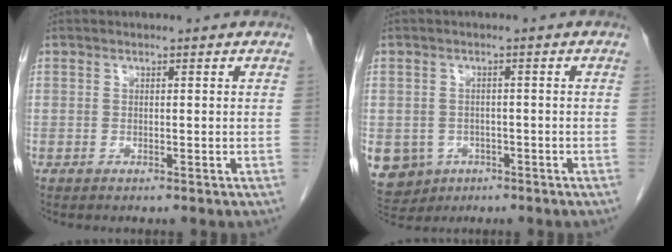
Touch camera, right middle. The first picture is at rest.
{"total": 10.5, "force": [-4.7, 8.9, 3.1], "torque": [-0.096, -0.001, -0.058]}